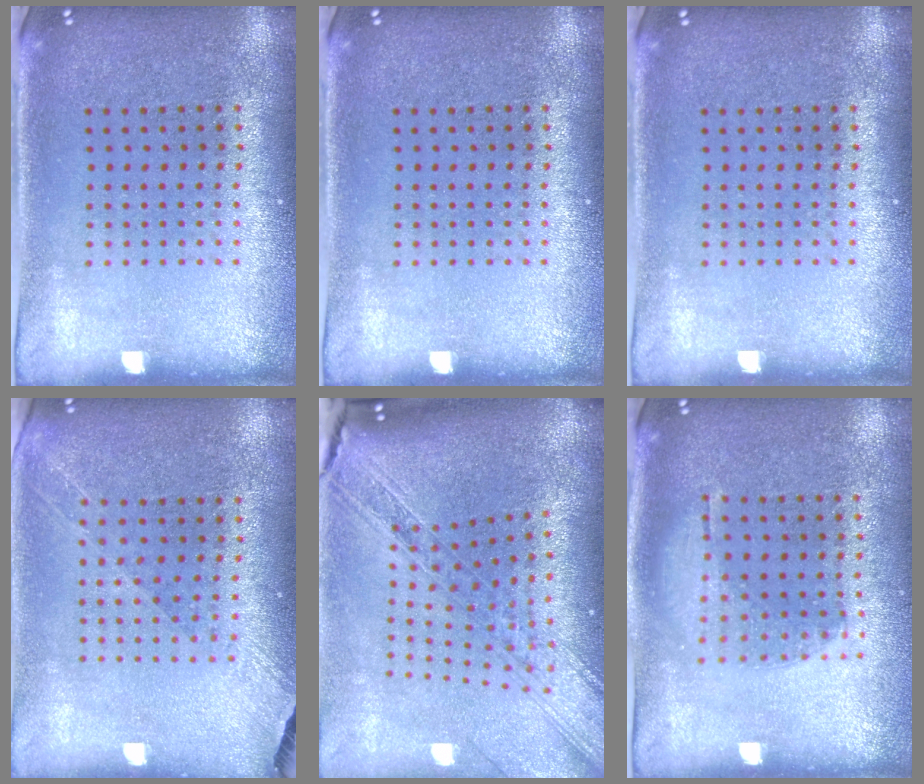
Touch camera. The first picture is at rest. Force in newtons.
{"total": 0.0}
{"total": 0.0}
{"total": 1.3, "press": 1.2, "slide": 0.5}
{"total": 2.6, "press": 2.2, "slide": 1.5}
{"total": 1.1, "press": 0.9, "slide": 0.5}